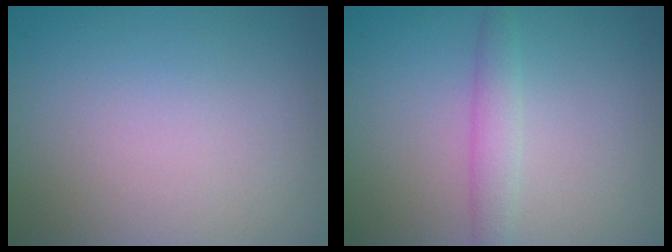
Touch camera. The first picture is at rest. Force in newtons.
{"total": 2.1, "press": 2.1, "slide": 0.1}